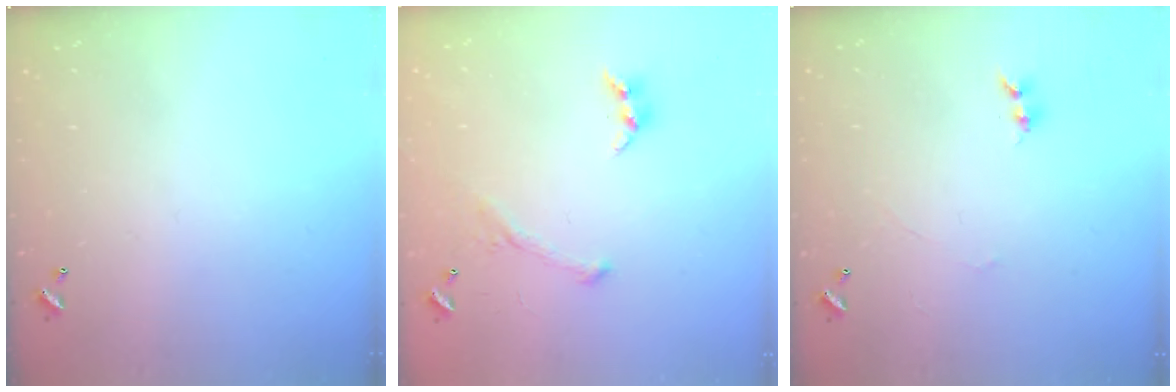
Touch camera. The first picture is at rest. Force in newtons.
{"total": 2.8, "press": 2.6, "slide": 1.0}
{"total": 0.0}